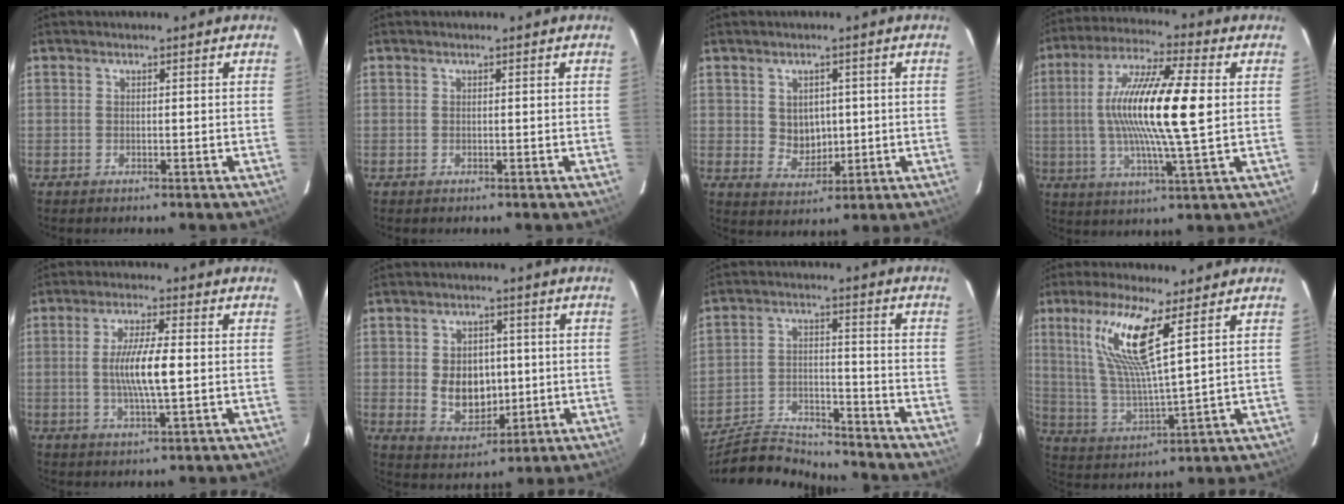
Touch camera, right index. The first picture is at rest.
{"total": 0.0}
{"total": 5.1, "force": [0.7, 4.5, 2.2], "torque": [-0.036, 0.002, 0.025]}
{"total": 17.4, "force": [1.3, 1.7, 17.3], "torque": [-0.319, 0.004, 0.018]}
{"total": 8.2, "force": [-0.2, 1.1, 8.1], "torque": [-0.150, -0.002, -0.004]}
{"total": 8.9, "force": [-0.1, 6.8, 5.8], "torque": [-0.113, -0.001, 0.018]}
{"total": 14.3, "force": [-13.7, 2.1, 3.2], "torque": [-0.080, 0.006, -0.232]}
{"total": 14.0, "force": [6.9, 1.7, 12.0], "torque": [-0.240, 0.000, 0.144]}